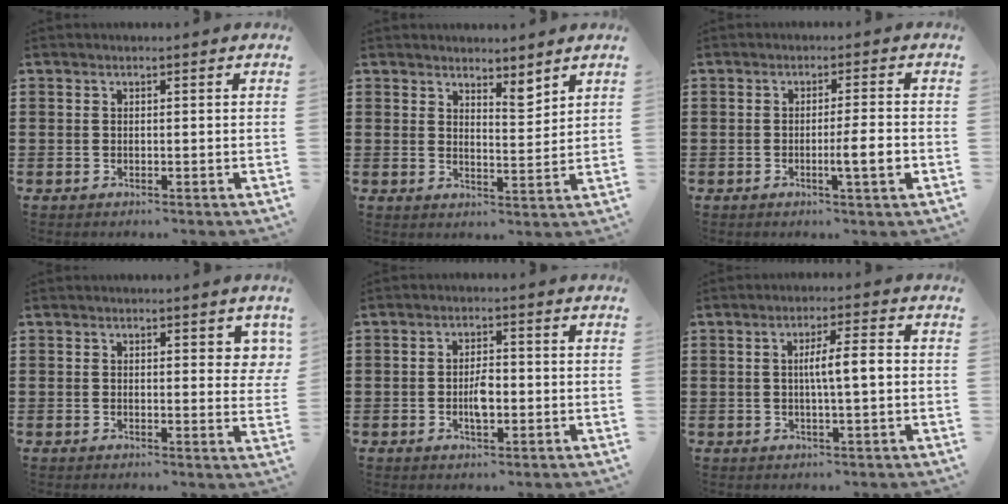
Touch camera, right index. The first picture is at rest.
{"total": 3.7, "force": [3.5, 0.8, 0.8], "torque": [-0.008, -0.013, 0.062]}
{"total": 5.2, "force": [-1.6, 0.2, 4.9], "torque": [-0.080, -0.010, -0.025]}
{"total": 2.3, "force": [1.1, 1.1, 1.8], "torque": [-0.014, -0.002, 0.013]}
{"total": 3.7, "force": [-0.9, 1.4, 3.4], "torque": [-0.061, 0.003, -0.015]}
{"total": 4.8, "force": [-0.1, 0.6, 4.8], "torque": [-0.084, 0.001, -0.006]}